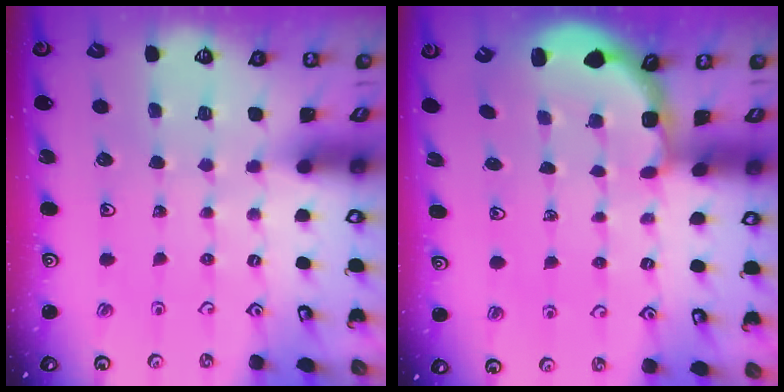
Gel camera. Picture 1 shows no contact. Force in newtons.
{"total": 2.8, "press": 2.3, "slide": 1.7}